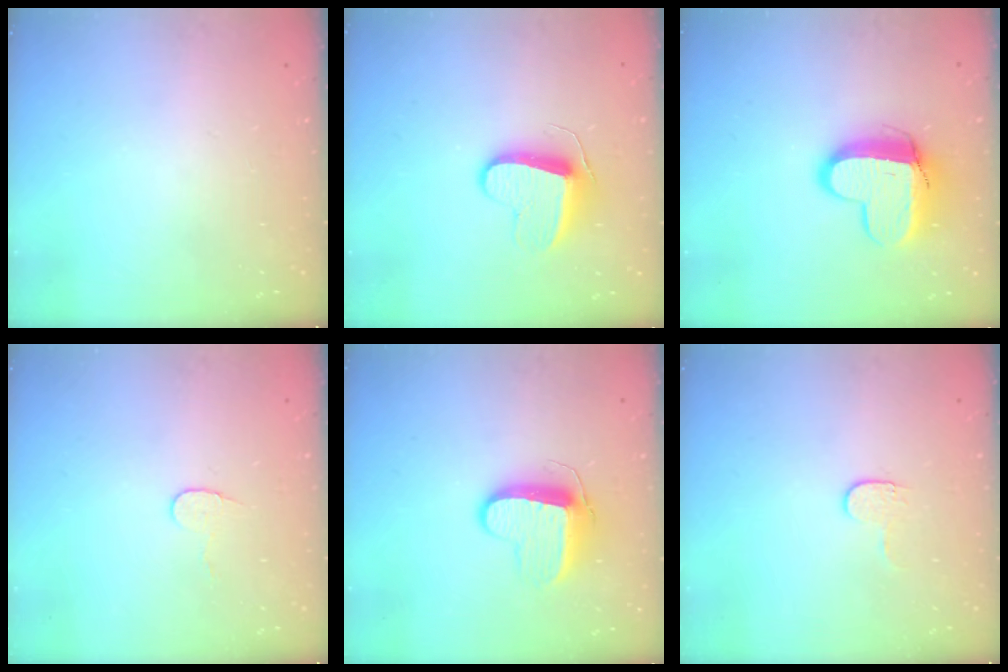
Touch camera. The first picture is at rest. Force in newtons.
{"total": 11.2, "press": 11.1, "slide": 0.8}
{"total": 12.7, "press": 12.7, "slide": 1.1}
{"total": 5.6, "press": 5.6, "slide": 0.5}
{"total": 10.3, "press": 10.3, "slide": 0.4}
{"total": 3.4, "press": 3.4, "slide": 0.4}